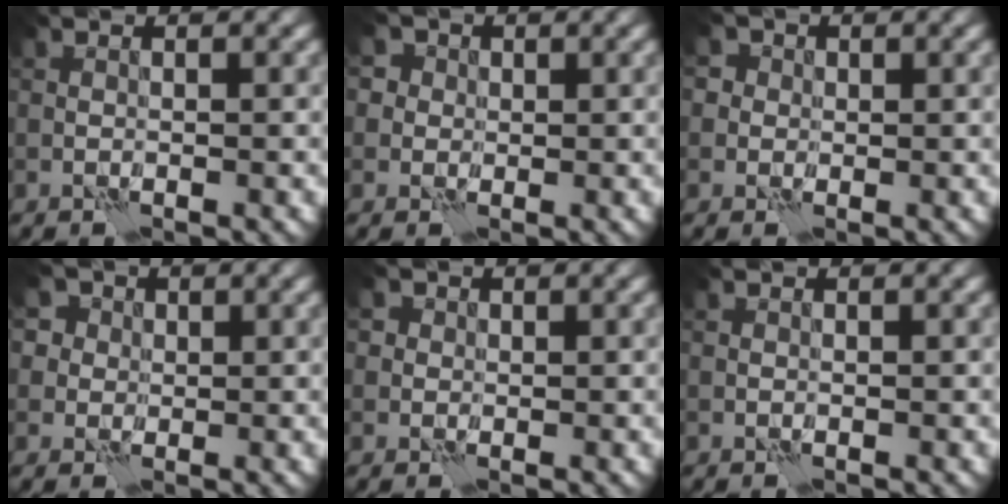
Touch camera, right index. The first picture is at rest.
{"total": 4.0, "force": [1.8, 3.3, 1.3], "torque": [-0.012, 0.016, 0.007]}
{"total": 3.3, "force": [1.3, 2.8, 1.0], "torque": [-0.003, 0.014, 0.000]}
{"total": 5.5, "force": [2.6, 4.4, 2.0], "torque": [-0.035, 0.017, 0.022]}
{"total": 2.1, "force": [0.9, 1.8, 0.6], "torque": [-0.002, 0.009, 0.005]}
{"total": 0.0}